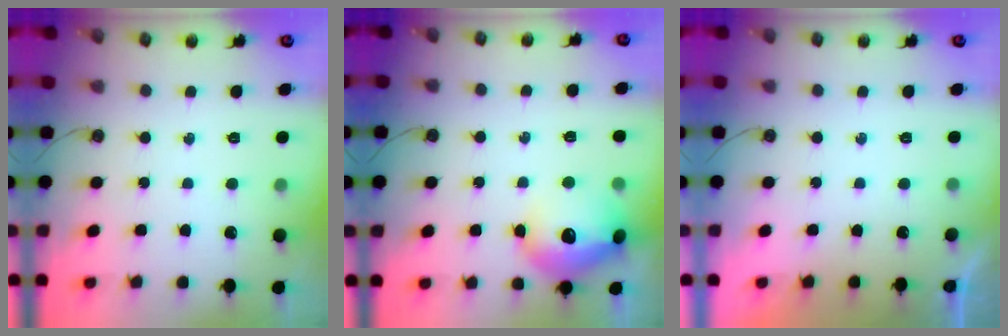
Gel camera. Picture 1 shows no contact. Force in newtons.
{"total": 17.2, "press": 17.2, "slide": 1.4}
{"total": 0.0}